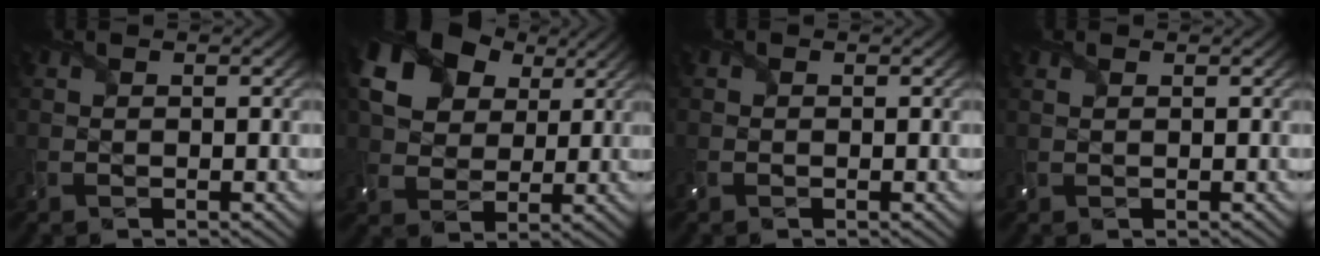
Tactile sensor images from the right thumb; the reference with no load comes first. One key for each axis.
{"total": 13.1, "fx": 5.5, "fy": 9.3, "fz": 7.5, "tx": -0.183, "ty": 0.028, "tz": 0.095}
{"total": 0.6, "fx": -0.3, "fy": 0.5, "fz": 0.1, "tx": -0.004, "ty": -0.003, "tz": -0.008}
{"total": 0.7, "fx": 0.6, "fy": 0.3, "fz": 0.4, "tx": -0.017, "ty": 0.003, "tz": 0.012}